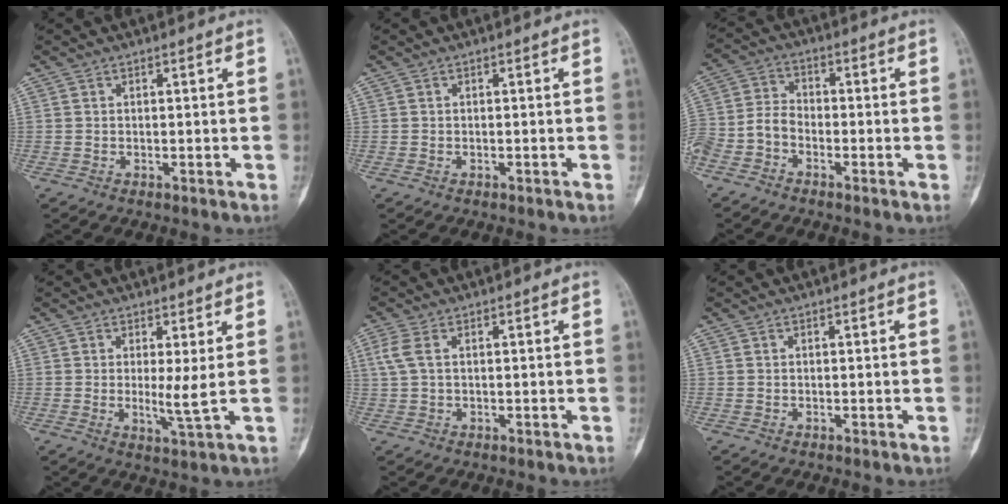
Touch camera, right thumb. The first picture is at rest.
{"total": 0.0}
{"total": 7.5, "force": [-3.9, 5.0, 4.1], "torque": [-0.085, 0.025, -0.084]}
{"total": 3.7, "force": [0.7, 0.0, 3.6], "torque": [-0.068, -0.017, 0.016]}
{"total": 3.5, "force": [0.9, 1.9, 2.8], "torque": [-0.087, 0.012, 0.019]}
{"total": 0.0}